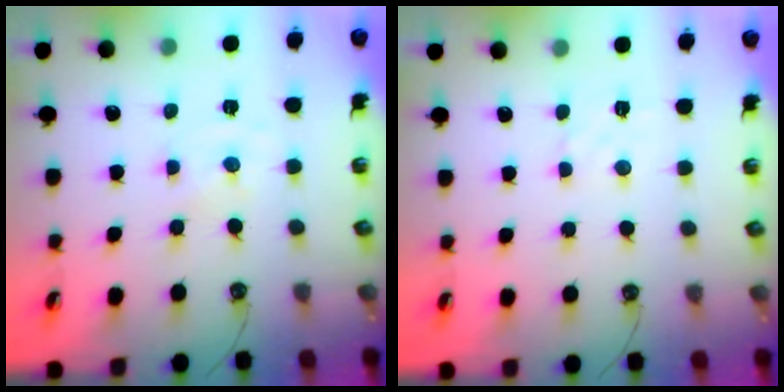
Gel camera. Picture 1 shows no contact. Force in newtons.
{"total": 2.2, "press": 2.1, "slide": 0.5}